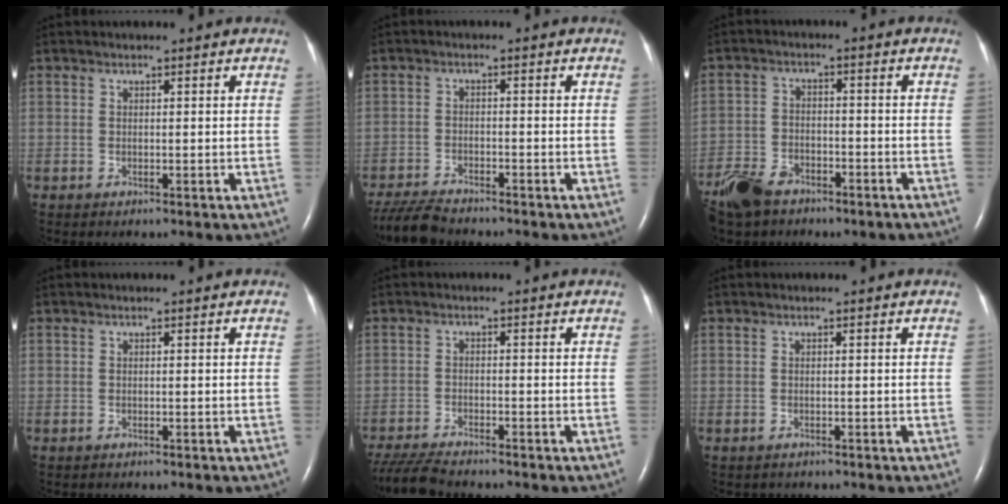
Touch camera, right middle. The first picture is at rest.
{"total": 5.8, "force": [-5.5, 1.0, 1.4], "torque": [-0.027, -0.019, -0.098]}
{"total": 9.5, "force": [-7.0, 5.1, 3.8], "torque": [-0.094, 0.000, -0.120]}
{"total": 0.0}
{"total": 6.8, "force": [-6.3, 0.5, 2.6], "torque": [-0.050, -0.022, -0.113]}
{"total": 0.8, "force": [-0.6, 0.4, -0.1], "torque": [-0.008, 0.000, -0.011]}